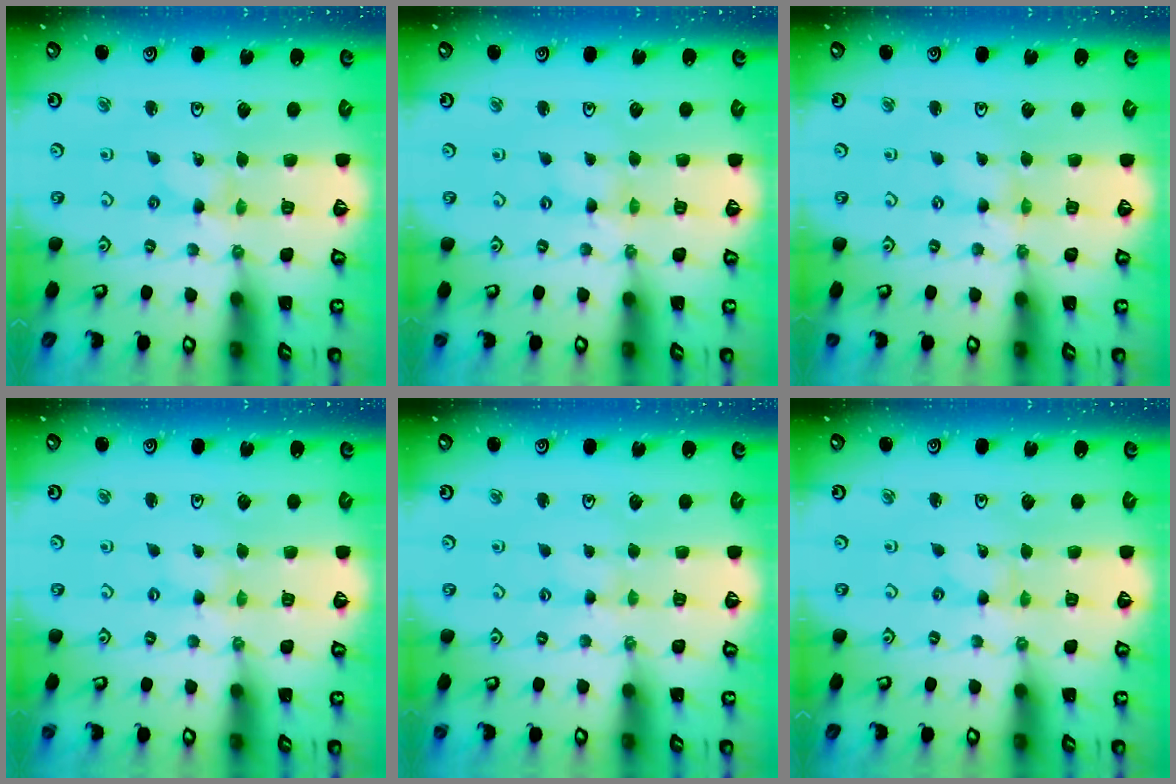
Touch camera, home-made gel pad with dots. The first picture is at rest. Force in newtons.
{"total": 0.7, "press": 0.7, "slide": 0.1}
{"total": 0.6, "press": 0.6, "slide": 0.2}
{"total": 0.0}
{"total": 1.5, "press": 1.5, "slide": 0.3}
{"total": 0.0}